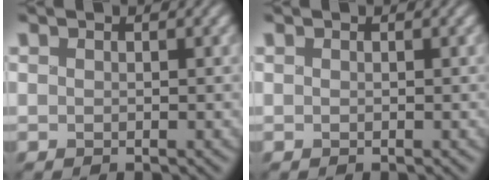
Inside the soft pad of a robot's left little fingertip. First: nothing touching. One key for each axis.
{"total": 0.0}